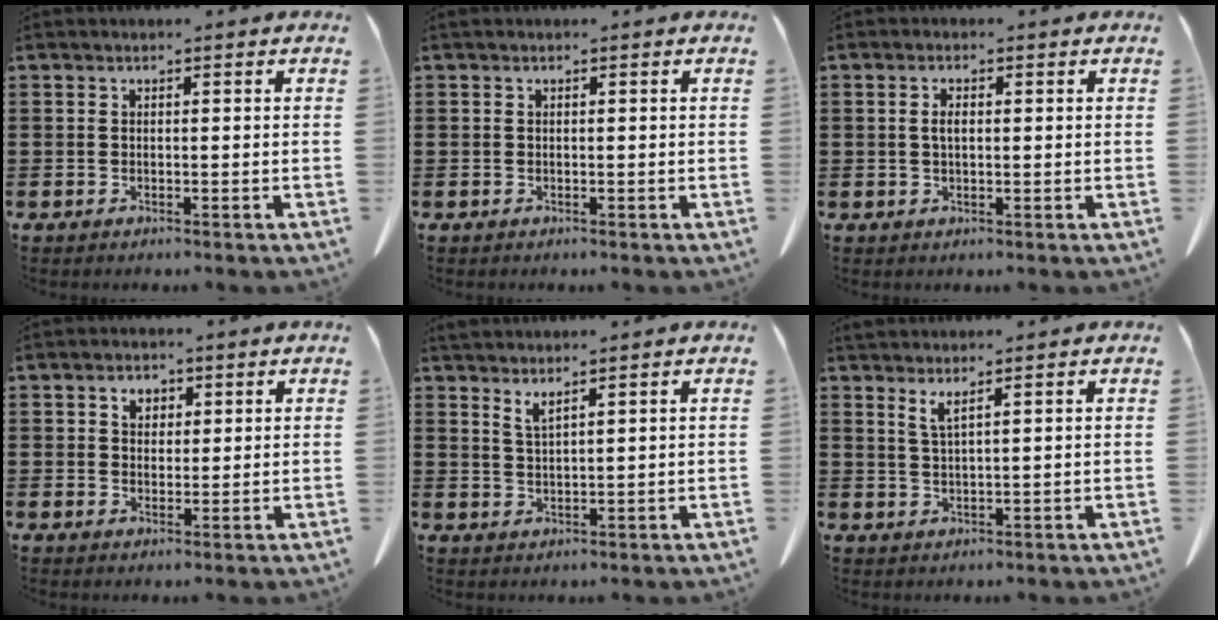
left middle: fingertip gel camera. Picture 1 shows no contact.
{"total": 0.0}
{"total": 2.1, "force": [0.3, 0.9, 1.9], "torque": [-0.039, 0.004, 0.005]}
{"total": 2.6, "force": [1.3, 2.0, 1.1], "torque": [-0.022, 0.005, 0.021]}
{"total": 2.5, "force": [2.3, -0.1, 1.1], "torque": [-0.027, -0.005, 0.043]}
{"total": 2.7, "force": [2.0, 0.0, 1.8], "torque": [-0.041, -0.001, 0.037]}